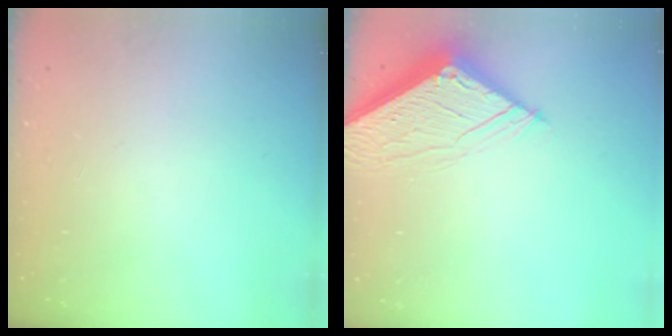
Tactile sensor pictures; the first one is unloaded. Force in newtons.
{"total": 6.6, "press": 6.6, "slide": 0.7}